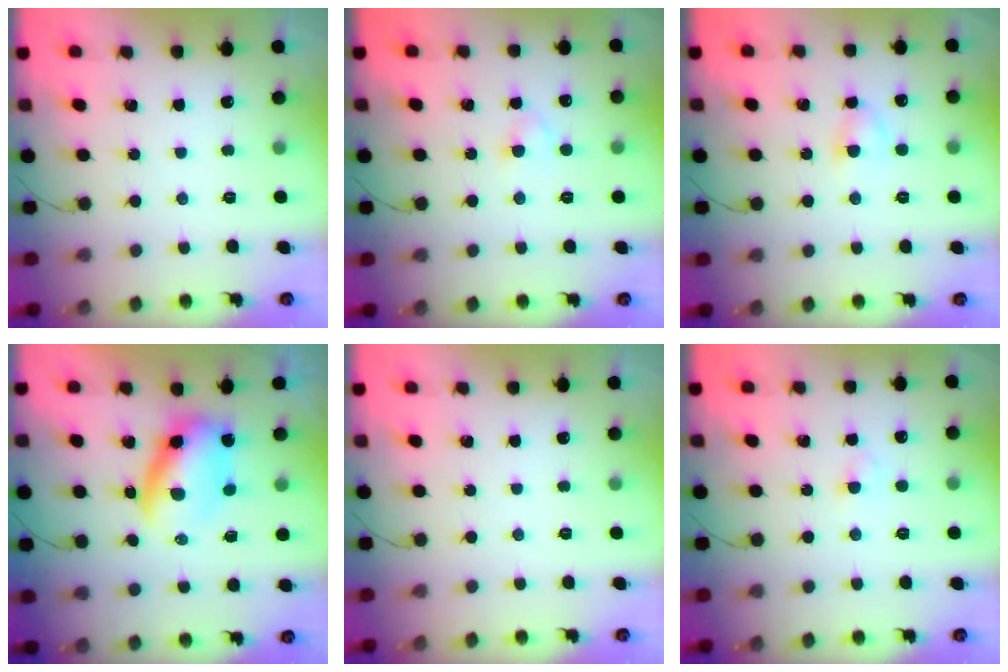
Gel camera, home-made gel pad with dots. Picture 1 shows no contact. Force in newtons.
{"total": 2.5, "press": 2.3, "slide": 1.0}
{"total": 3.7, "press": 3.5, "slide": 1.2}
{"total": 5.5, "press": 5.5, "slide": 0.7}
{"total": 0.0}
{"total": 2.6, "press": 2.4, "slide": 1.0}